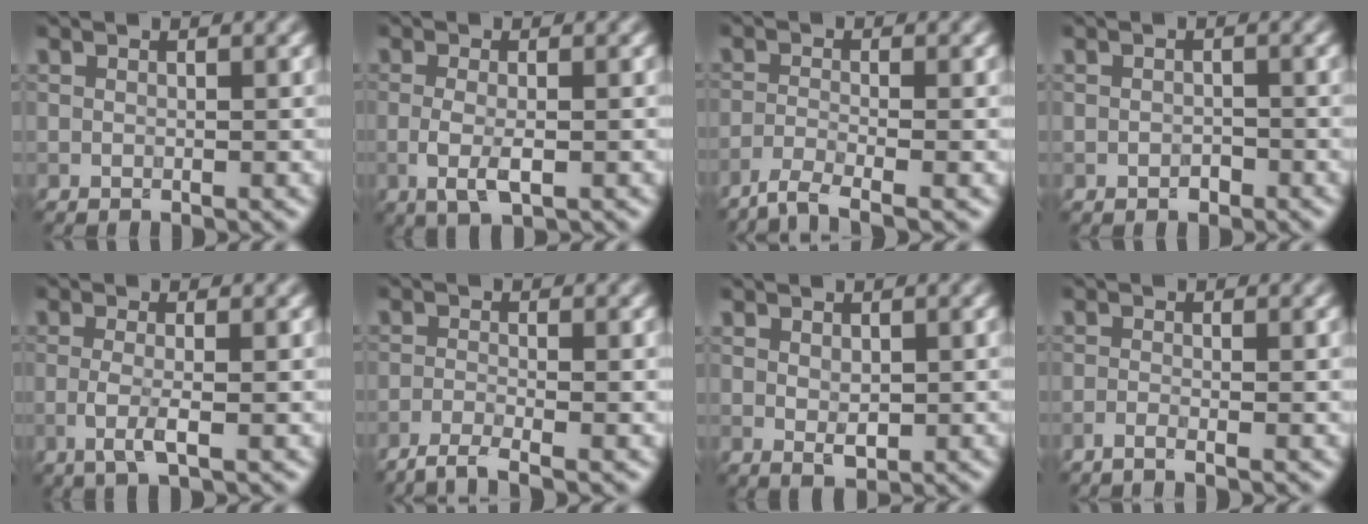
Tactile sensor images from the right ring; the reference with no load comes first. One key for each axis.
{"total": 2.7, "fx": -0.7, "fy": 0.8, "fz": 2.5, "tx": -0.059, "ty": -0.005, "tz": -0.018}
{"total": 3.3, "fx": -2.6, "fy": 0.5, "fz": 1.9, "tx": -0.036, "ty": -0.003, "tz": -0.063}
{"total": 0.8, "fx": -0.5, "fy": 0.6, "fz": 0.3, "tx": -0.004, "ty": 0.003, "tz": -0.008}
{"total": 2.4, "fx": -0.7, "fy": 0.5, "fz": 2.2, "tx": -0.049, "ty": 0.000, "tz": -0.021}
{"total": 3.0, "fx": -2.3, "fy": 0.5, "fz": 1.8, "tx": -0.036, "ty": -0.002, "tz": -0.057}
{"total": 1.8, "fx": 0.1, "fy": 1.2, "fz": 1.4, "tx": -0.025, "ty": -0.003, "tz": 0.004}
{"total": 1.4, "fx": -1.1, "fy": 0.2, "fz": 0.9, "tx": -0.017, "ty": -0.003, "tz": -0.030}